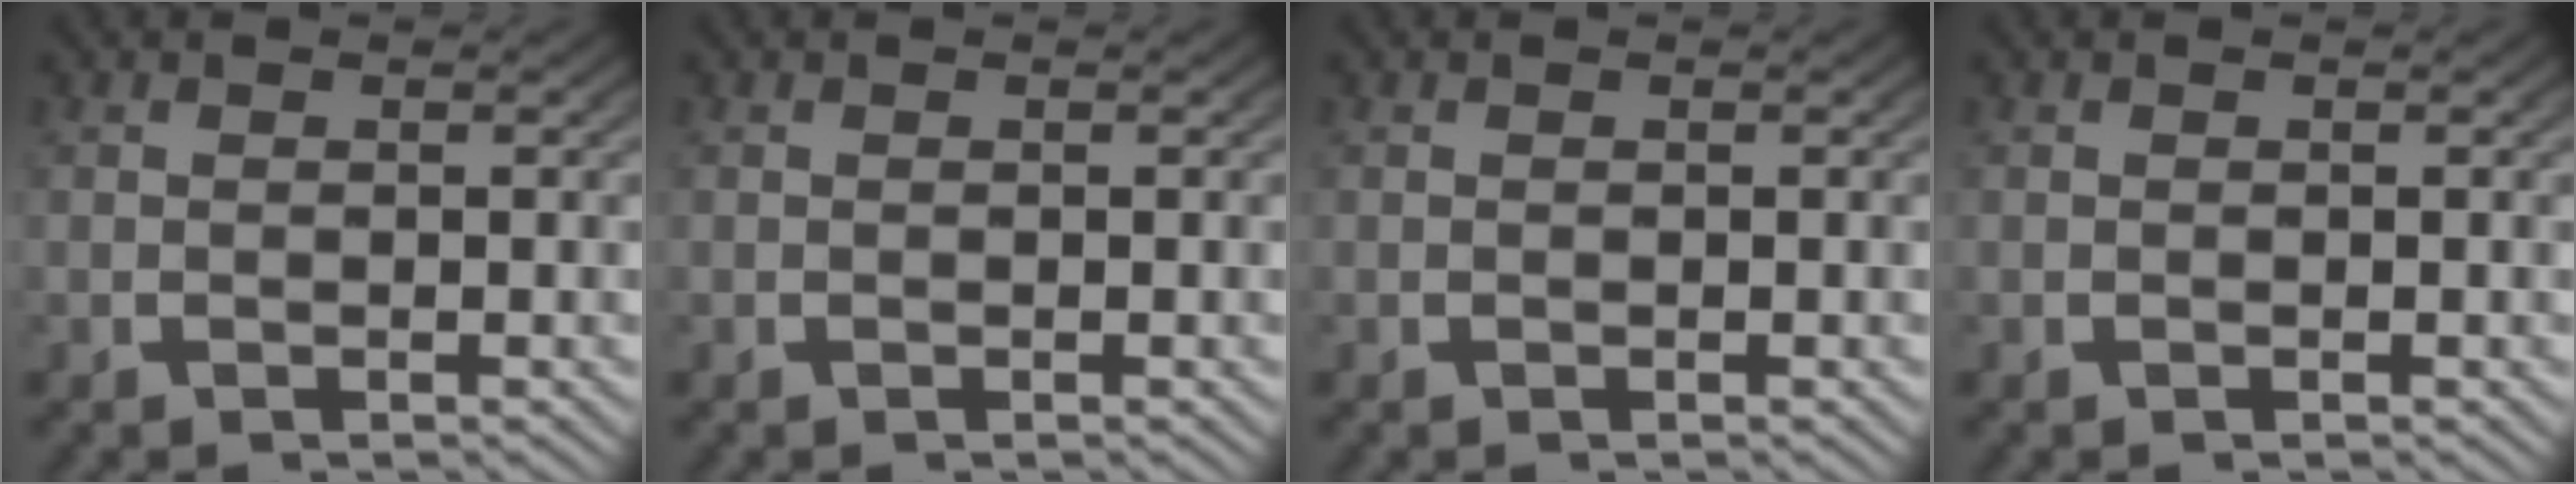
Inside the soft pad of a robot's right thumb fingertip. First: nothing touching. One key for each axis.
{"total": 0.0}
{"total": 0.0}
{"total": 0.0}